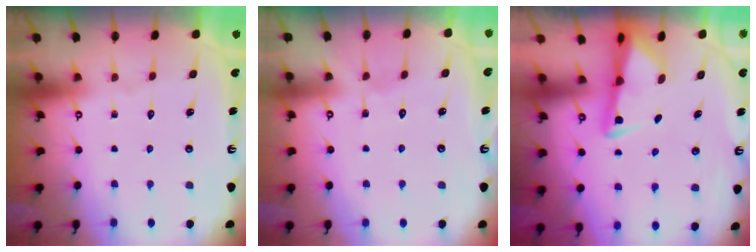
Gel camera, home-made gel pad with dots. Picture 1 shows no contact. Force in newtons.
{"total": 2.6, "press": 2.5, "slide": 0.3}
{"total": 2.9, "press": 2.9, "slide": 0.5}